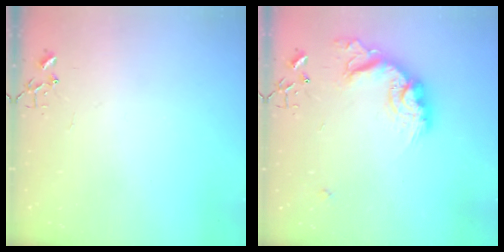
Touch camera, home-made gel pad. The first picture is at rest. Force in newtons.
{"total": 17.9, "press": 17.8, "slide": 1.1}